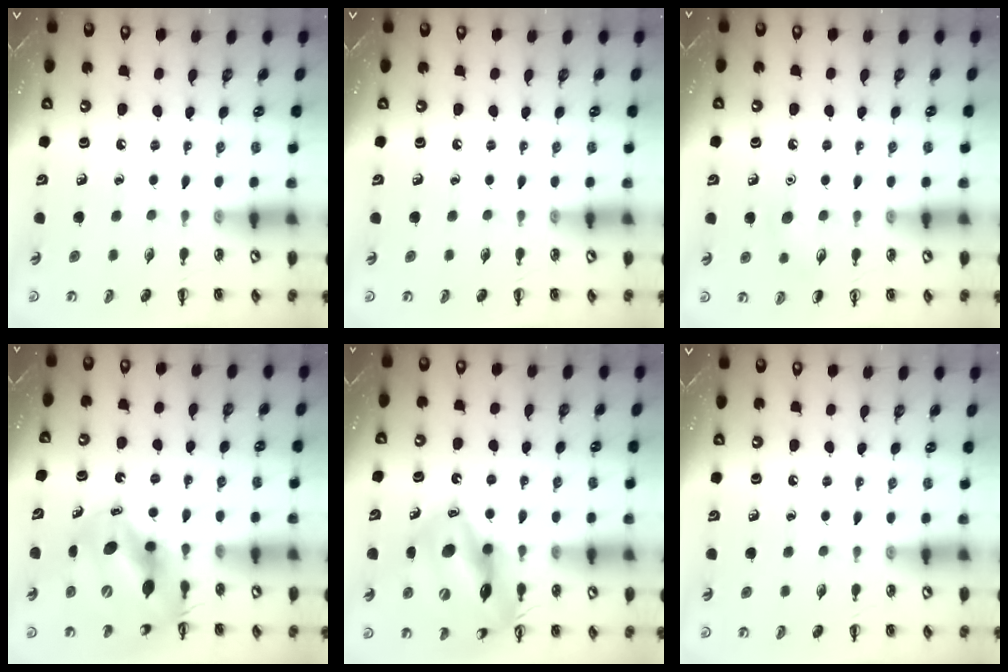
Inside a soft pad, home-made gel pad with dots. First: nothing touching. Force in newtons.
{"total": 0.0}
{"total": 6.5, "press": 6.2, "slide": 1.8}
{"total": 10.3, "press": 10.1, "slide": 2.1}
{"total": 17.3, "press": 17.1, "slide": 3.1}
{"total": 0.0}